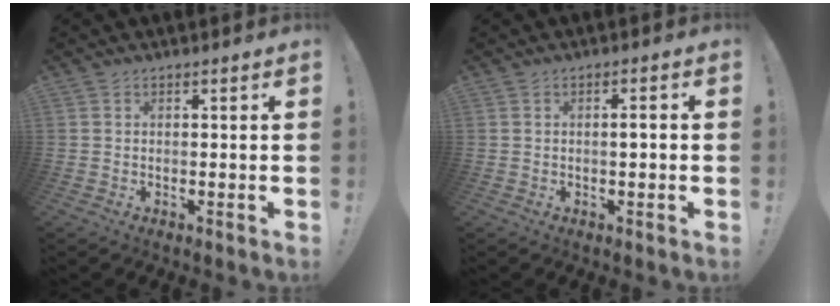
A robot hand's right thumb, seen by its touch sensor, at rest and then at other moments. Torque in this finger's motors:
{"motor_torque": [-0.10, -0.28, -0.10, 0.18, 0.12]}